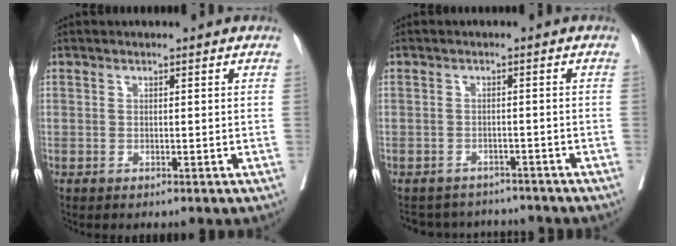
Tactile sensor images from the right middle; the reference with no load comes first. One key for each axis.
{"total": 8.8, "fx": -8.4, "fy": 2.2, "fz": 0.9, "tx": -0.018, "ty": 0.013, "tz": -0.109}